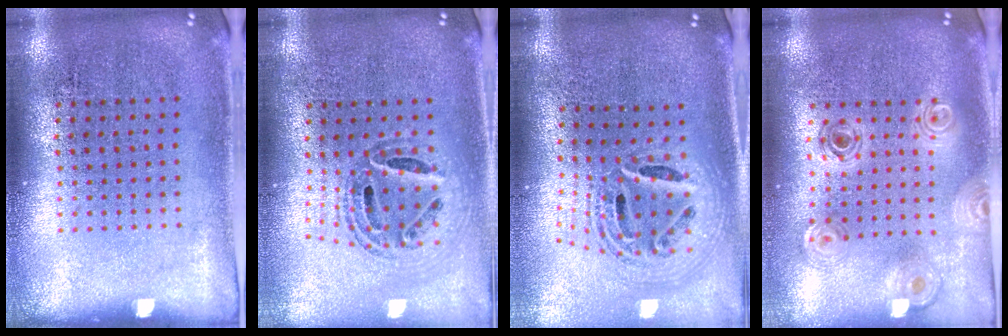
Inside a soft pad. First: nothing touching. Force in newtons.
{"total": 0.9, "press": 0.8, "slide": 0.2}
{"total": 2.3, "press": 1.7, "slide": 1.5}
{"total": 0.9, "press": 0.9, "slide": 0.2}